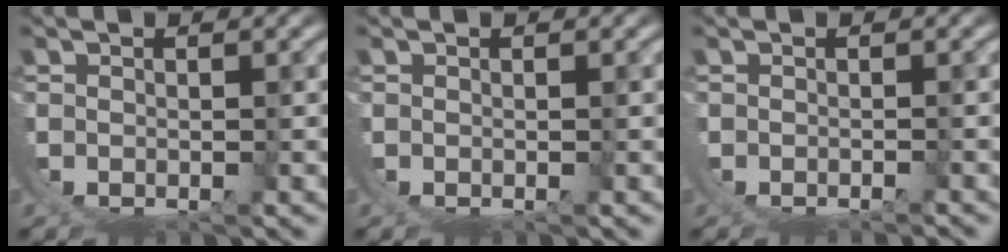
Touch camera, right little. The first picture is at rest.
{"total": 0.0}
{"total": 1.7, "force": [-1.6, 0.5, 0.4], "torque": [-0.009, -0.002, -0.023]}